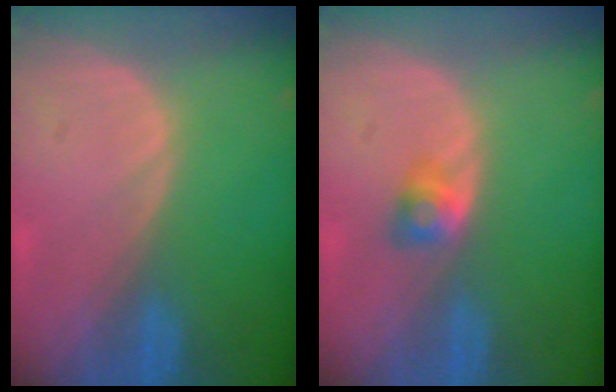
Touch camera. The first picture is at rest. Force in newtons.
{"total": 2.7, "press": 2.4, "slide": 1.1}